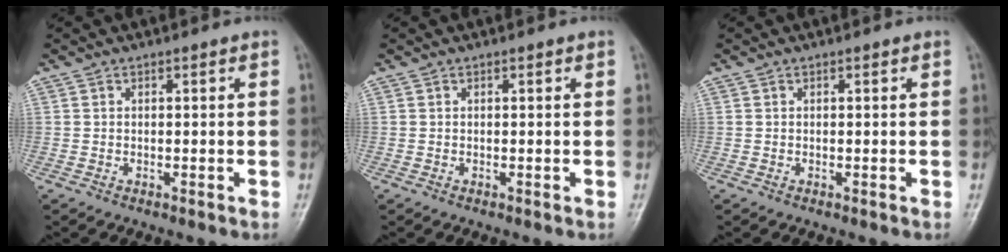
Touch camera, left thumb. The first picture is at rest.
{"total": 0.0}
{"total": 0.0}